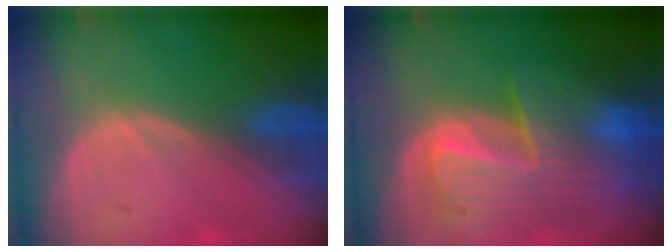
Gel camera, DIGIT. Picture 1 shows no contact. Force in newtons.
{"total": 10.0, "press": 8.7, "slide": 5.0}